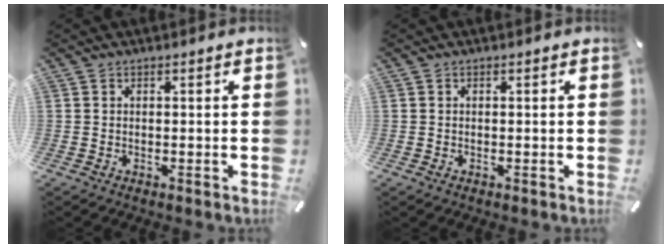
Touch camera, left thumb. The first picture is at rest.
{"total": 0.0}